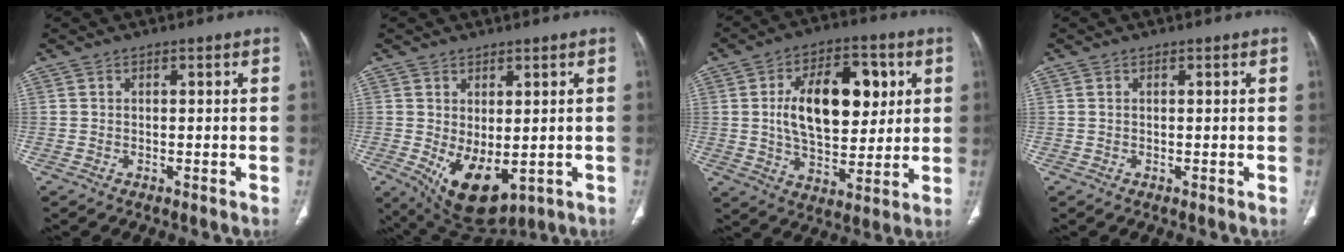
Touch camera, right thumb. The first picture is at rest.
{"total": 9.8, "force": [-1.6, 5.2, 8.1], "torque": [-0.122, -0.011, 0.003]}
{"total": 18.1, "force": [3.6, 10.2, 14.5], "torque": [-0.193, -0.004, 0.061]}
{"total": 0.0}